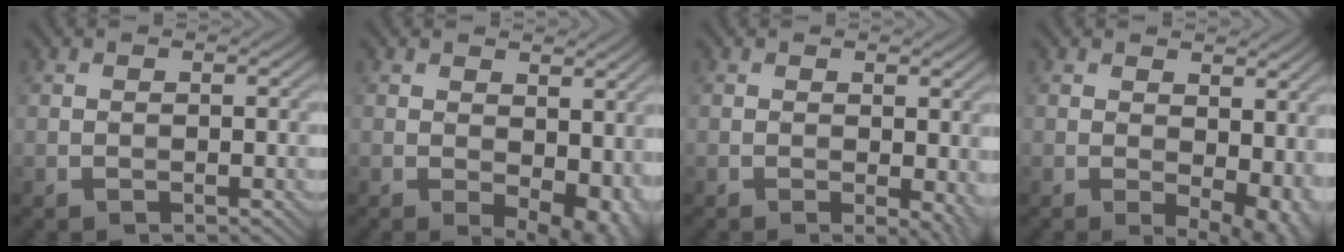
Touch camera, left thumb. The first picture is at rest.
{"total": 7.9, "force": [-0.2, 4.6, 6.5], "torque": [-0.077, -0.012, 0.010]}
{"total": 3.1, "force": [-0.2, 1.2, 2.8], "torque": [-0.033, -0.004, -0.002]}
{"total": 8.3, "force": [0.2, 4.7, 6.9], "torque": [-0.075, -0.009, 0.020]}